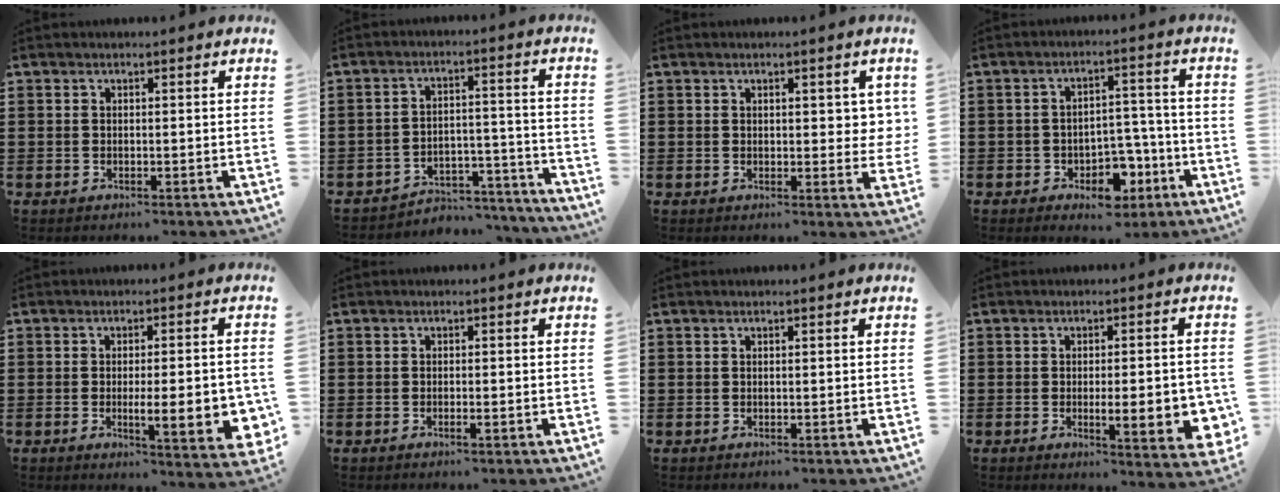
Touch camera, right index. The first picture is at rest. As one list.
[{"total": 5.2, "force": [-4.9, 1.3, 0.9], "torque": [-0.016, 0.014, -0.099]}, {"total": 2.8, "force": [0.8, 1.5, 2.3], "torque": [-0.022, -0.001, 0.007]}, {"total": 6.0, "force": [-3.2, 3.9, 3.2], "torque": [-0.046, 0.017, -0.058]}, {"total": 8.6, "force": [-1.4, 2.2, 8.2], "torque": [-0.108, -0.010, -0.020]}, {"total": 0.8, "force": [-0.5, 0.1, 0.7], "torque": [-0.014, -0.002, -0.008]}, {"total": 0.0}, {"total": 7.6, "force": [-1.3, 2.0, 7.3], "torque": [-0.093, -0.010, -0.019]}]